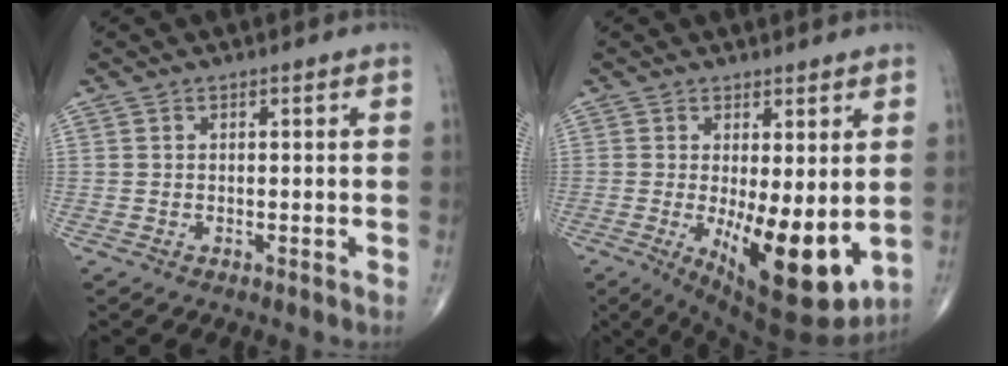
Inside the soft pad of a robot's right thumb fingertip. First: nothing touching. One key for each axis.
{"total": 14.0, "fx": -2.0, "fy": 5.0, "fz": 12.9, "tx": -0.187, "ty": -0.033, "tz": -0.011}